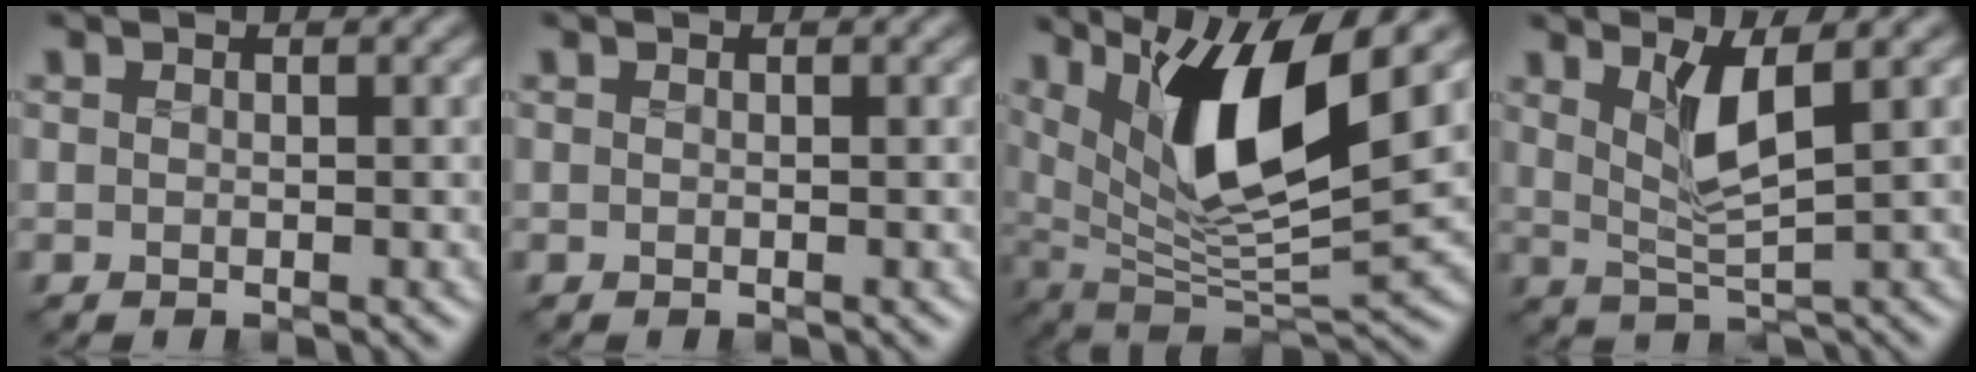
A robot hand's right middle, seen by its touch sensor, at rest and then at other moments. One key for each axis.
{"total": 0.0}
{"total": 10.2, "fx": 3.9, "fy": 3.1, "fz": 8.9, "tx": -0.156, "ty": -0.020, "tz": 0.072}
{"total": 3.7, "fx": 1.3, "fy": 0.9, "fz": 3.3, "tx": -0.075, "ty": -0.011, "tz": 0.029}